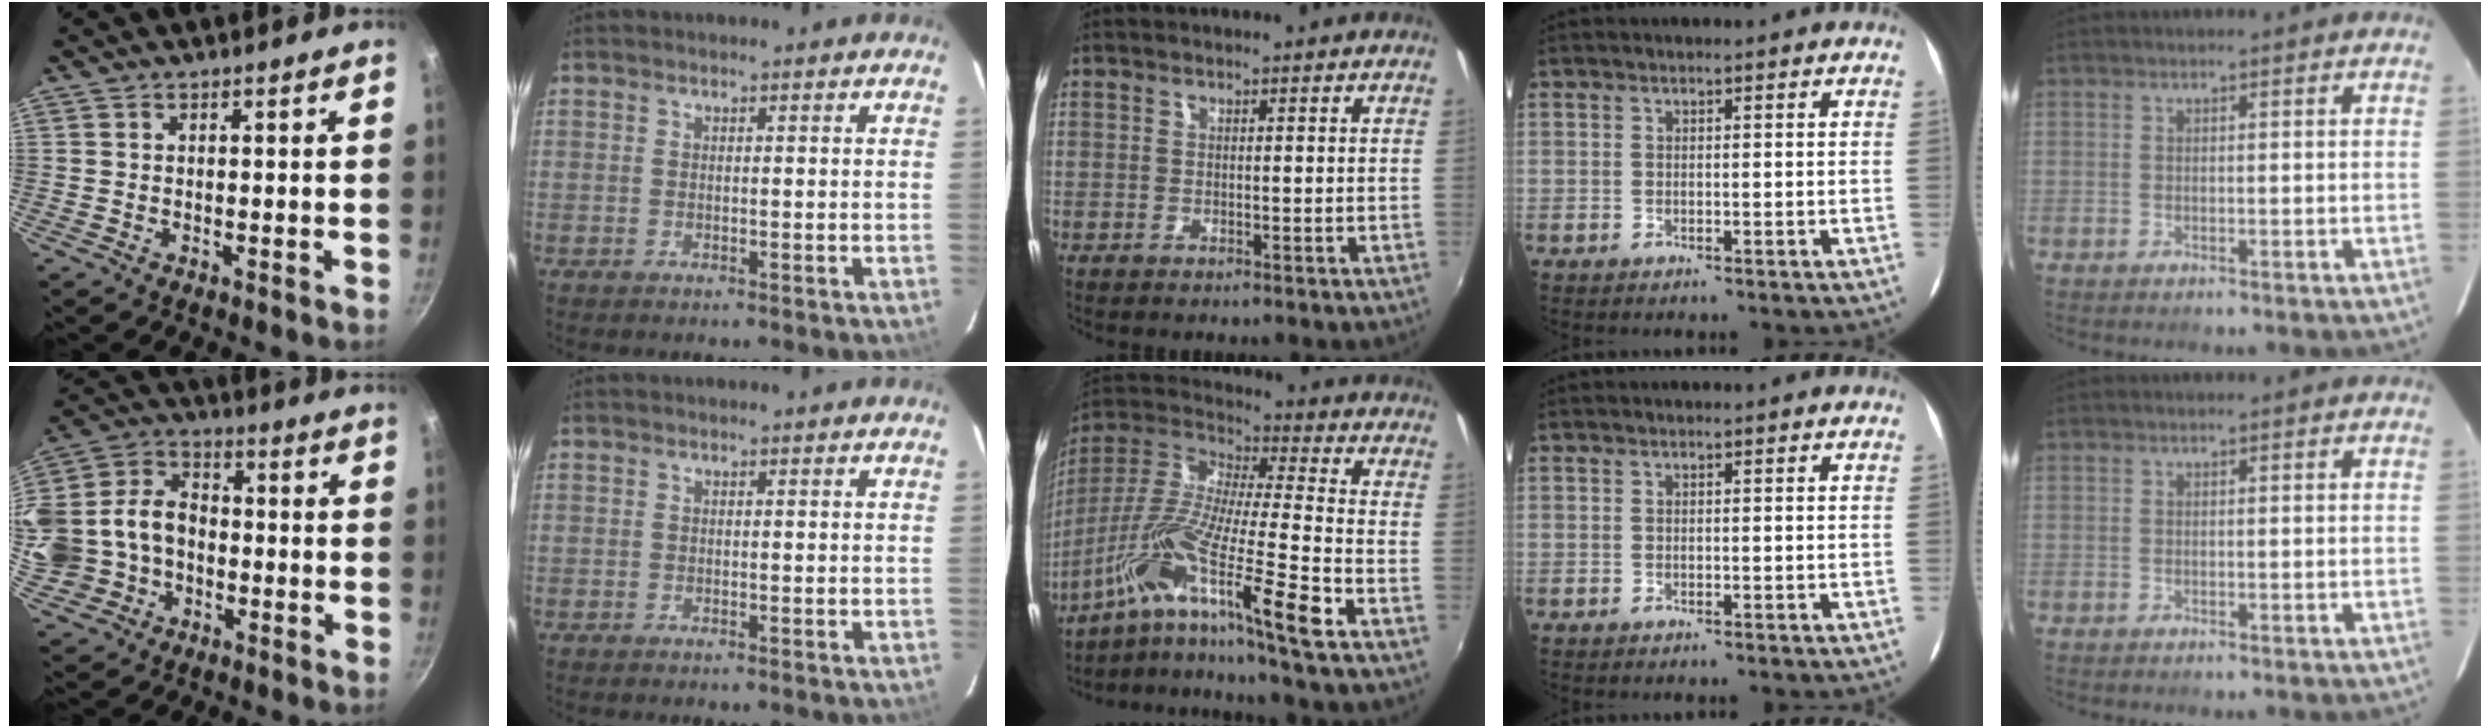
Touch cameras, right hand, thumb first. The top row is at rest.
{"thumb": {"total": 20.6, "force": [-3.5, 16.7, 11.6], "torque": [-0.271, 0.066, -0.058]}, "middle": {"total": 16.5, "force": [-11.0, -1.9, 12.1], "torque": [-0.210, -0.032, -0.208]}}